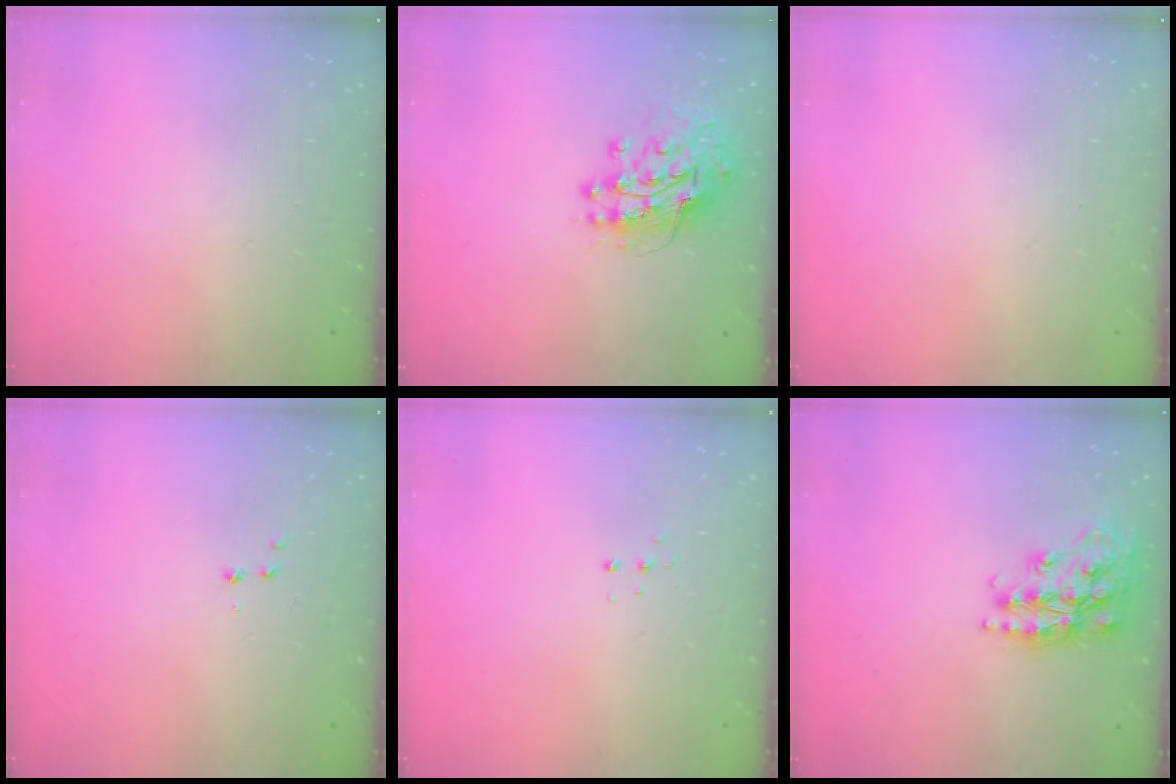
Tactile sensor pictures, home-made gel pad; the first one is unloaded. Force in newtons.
{"total": 12.8, "press": 12.7, "slide": 1.1}
{"total": 0.0}
{"total": 2.6, "press": 2.5, "slide": 0.6}
{"total": 3.6, "press": 3.5, "slide": 0.8}
{"total": 18.2, "press": 18.1, "slide": 1.1}